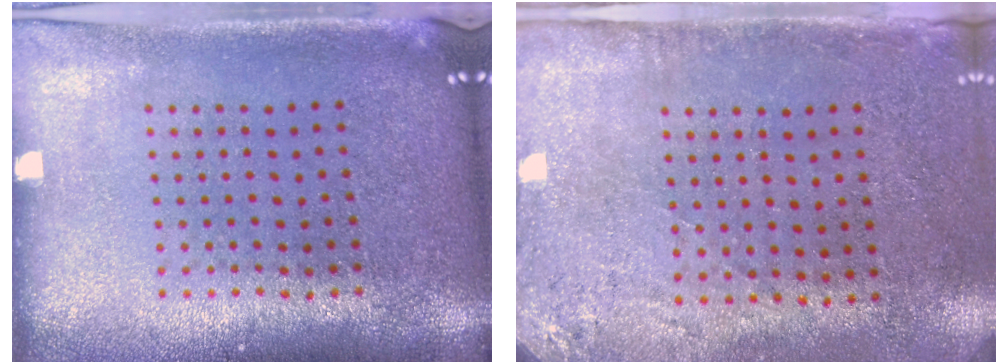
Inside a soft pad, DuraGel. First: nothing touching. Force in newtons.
{"total": 2.8, "press": 2.3, "slide": 1.6}